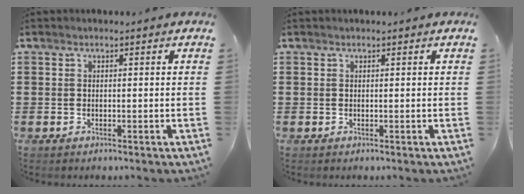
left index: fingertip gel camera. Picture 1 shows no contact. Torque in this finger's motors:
{"motor_torque": [2.14, 0.00, -0.04, 0.00]}